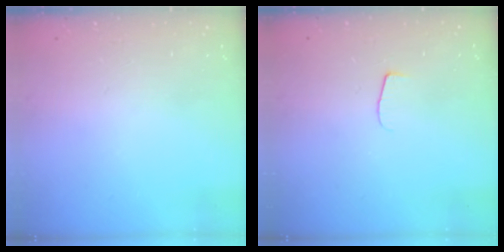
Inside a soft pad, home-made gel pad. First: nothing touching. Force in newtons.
{"total": 4.3, "press": 4.3, "slide": 0.5}